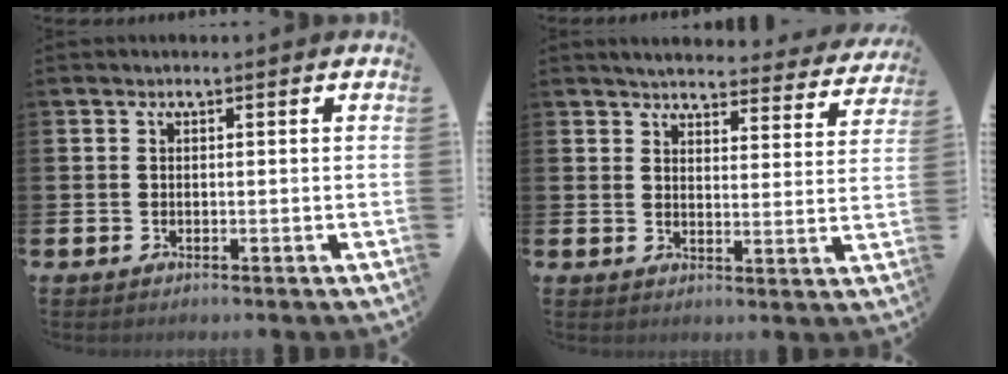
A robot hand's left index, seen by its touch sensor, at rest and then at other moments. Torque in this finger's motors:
{"motor_torque": [0.98, -1.16, 0.26, 0.08]}